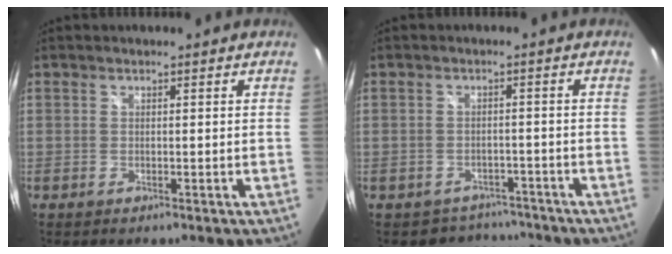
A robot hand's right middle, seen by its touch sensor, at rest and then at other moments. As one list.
[{"total": 5.5, "force": [-4.6, 3.0, -0.1], "torque": [-0.004, 0.019, -0.065]}]